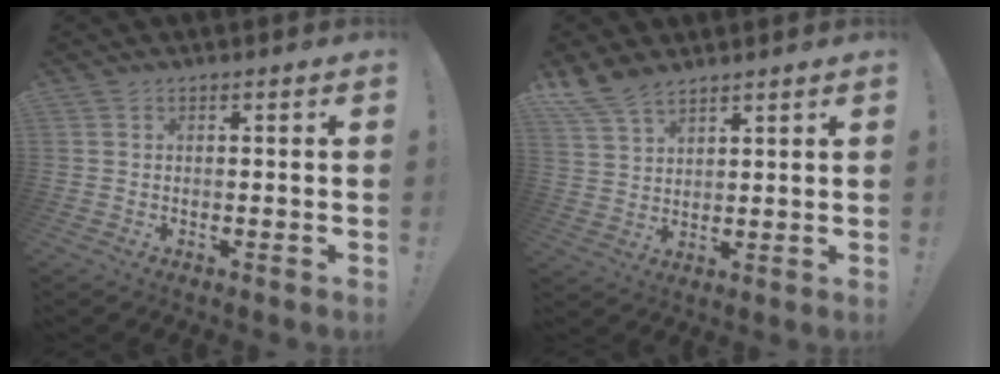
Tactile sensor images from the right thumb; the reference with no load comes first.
{"total": 8.5, "force": [6.8, 4.1, 3.2], "torque": [-0.069, -0.034, 0.136]}